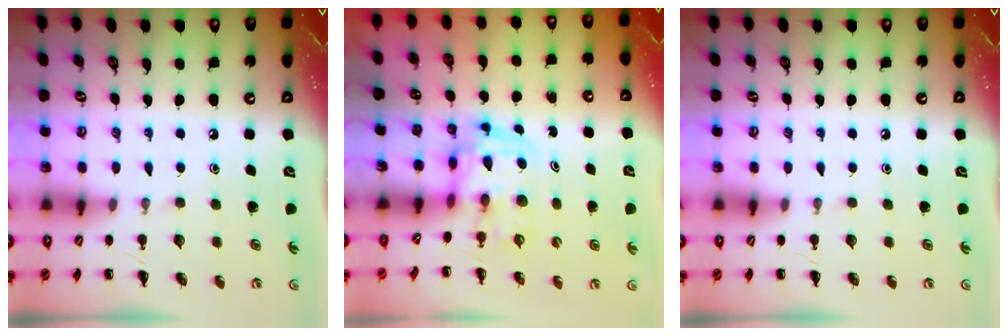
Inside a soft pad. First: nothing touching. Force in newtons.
{"total": 3.5, "press": 3.4, "slide": 0.6}
{"total": 0.0}